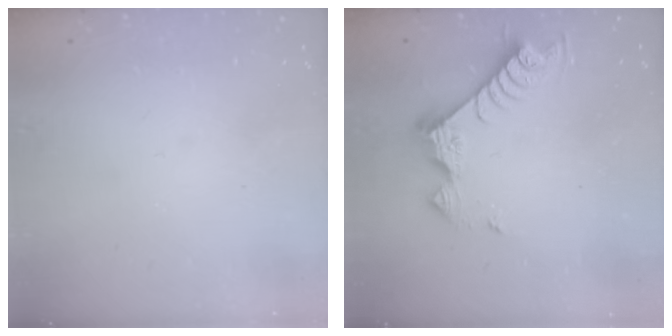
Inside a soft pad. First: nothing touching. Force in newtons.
{"total": 9.6, "press": 9.6, "slide": 0.7}